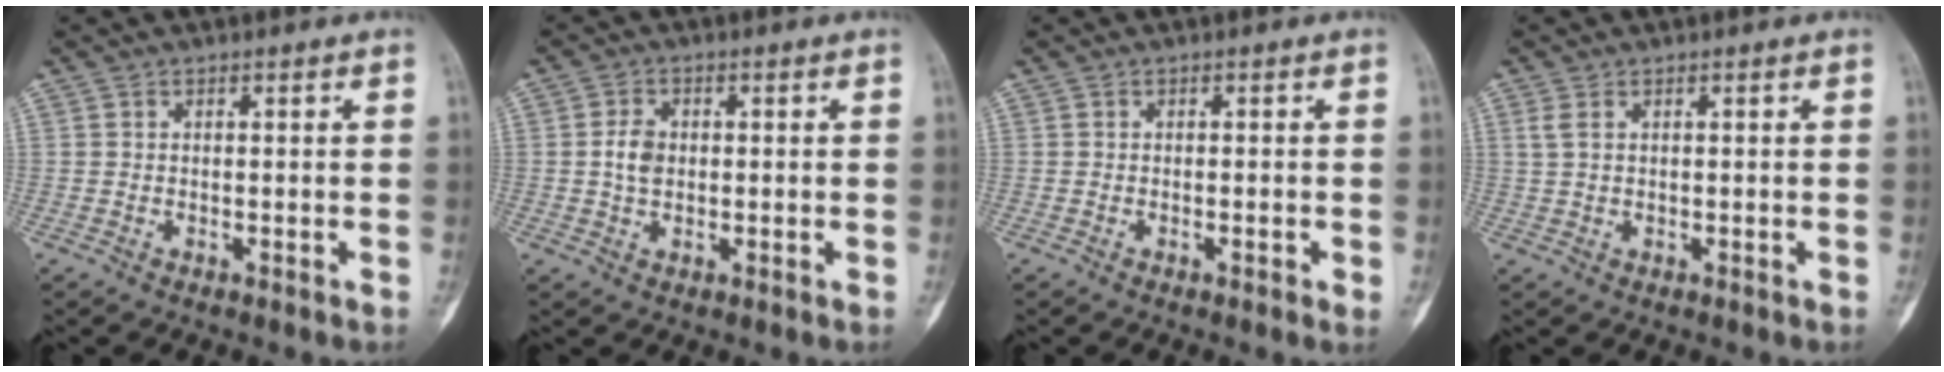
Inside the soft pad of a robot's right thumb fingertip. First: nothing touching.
{"total": 3.9, "force": [0.2, 2.7, 2.8], "torque": [-0.048, 0.004, 0.002]}
{"total": 1.5, "force": [-0.4, 0.3, 1.4], "torque": [-0.021, -0.002, -0.007]}
{"total": 1.9, "force": [0.8, 0.9, 1.4], "torque": [-0.036, 0.008, 0.022]}